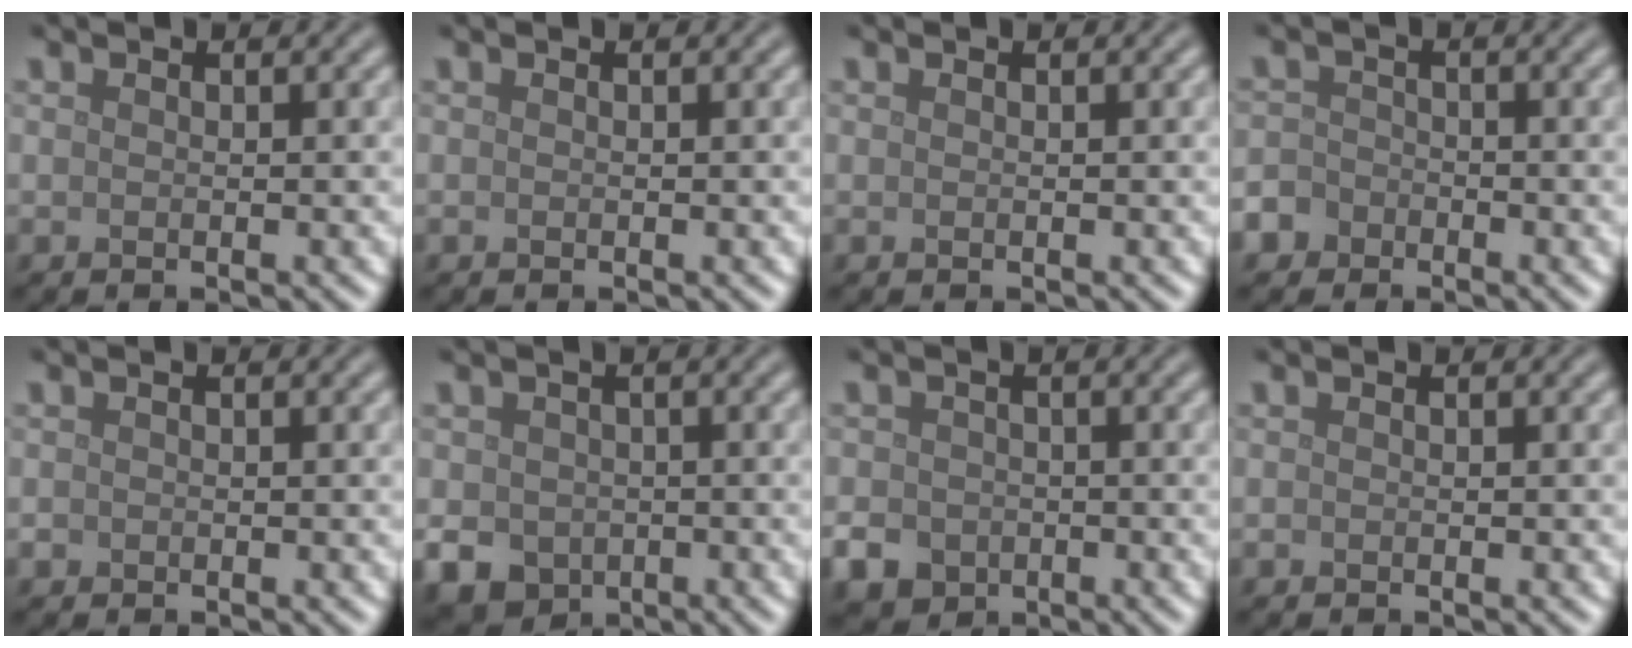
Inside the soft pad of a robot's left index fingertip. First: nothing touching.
{"total": 0.0}
{"total": 0.0}
{"total": 3.1, "force": [-2.0, 2.3, 0.4], "torque": [0.008, -0.003, -0.044]}
{"total": 0.6, "force": [-0.3, 0.5, 0.1], "torque": [0.001, -0.004, -0.006]}
{"total": 5.9, "force": [-2.0, 5.0, 2.5], "torque": [-0.055, -0.023, -0.031]}
{"total": 4.1, "force": [-1.9, 3.4, 1.4], "torque": [-0.026, -0.007, -0.040]}
{"total": 0.0}